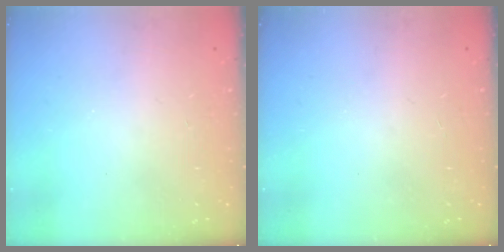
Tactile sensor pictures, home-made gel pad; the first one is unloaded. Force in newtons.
{"total": 0.0}